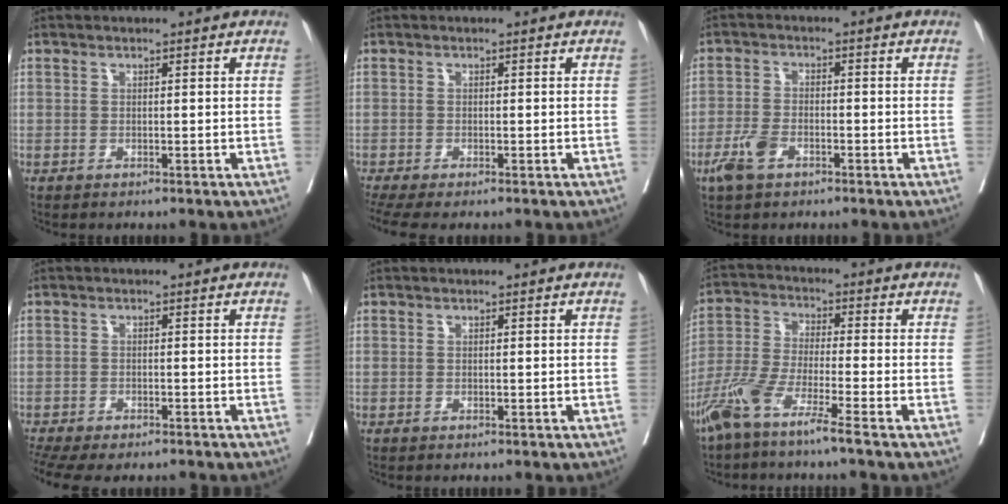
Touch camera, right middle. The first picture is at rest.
{"total": 5.1, "force": [-3.9, 1.3, 3.0], "torque": [-0.054, -0.010, -0.066]}
{"total": 4.4, "force": [-2.6, 2.1, 2.9], "torque": [-0.068, -0.001, -0.050]}
{"total": 10.6, "force": [-8.6, 3.5, 5.0], "torque": [-0.109, -0.005, -0.119]}
{"total": 0.0}
{"total": 7.8, "force": [-5.6, -0.4, 5.5], "torque": [-0.118, -0.020, -0.120]}